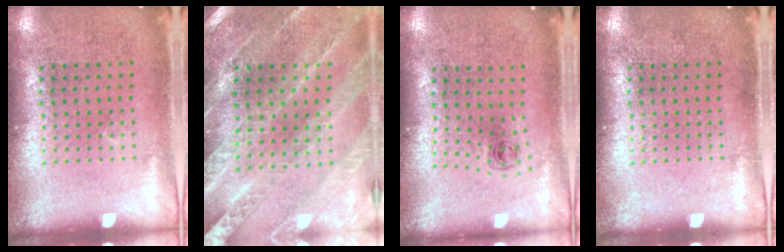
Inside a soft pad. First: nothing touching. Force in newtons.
{"total": 1.5, "press": 1.5, "slide": 0.2}
{"total": 0.5, "press": 0.3, "slide": 0.4}
{"total": 0.0}